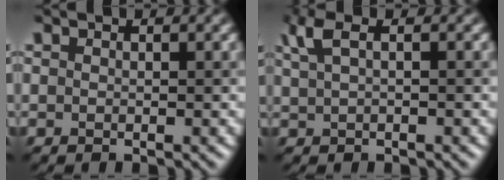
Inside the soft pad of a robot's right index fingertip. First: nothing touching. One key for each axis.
{"total": 2.4, "fx": 1.1, "fy": 0.7, "fz": 2.0, "tx": -0.038, "ty": 0.004, "tz": 0.026}